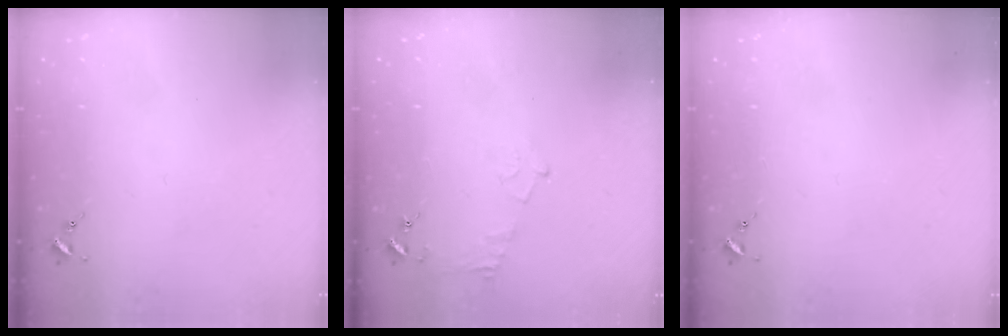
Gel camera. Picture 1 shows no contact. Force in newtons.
{"total": 4.5, "press": 4.4, "slide": 0.6}
{"total": 0.0}